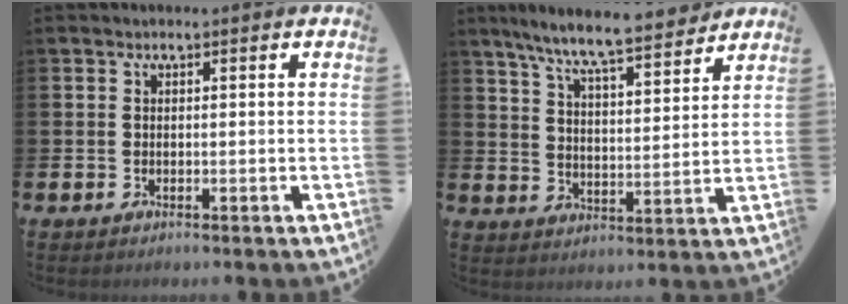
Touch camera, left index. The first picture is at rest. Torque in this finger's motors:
{"motor_torque": [0.68, -0.56, 0.69, 0.21]}